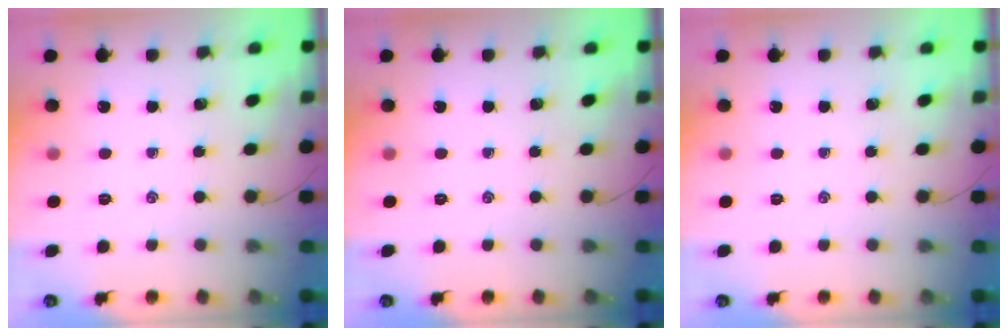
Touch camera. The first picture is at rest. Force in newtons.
{"total": 0.0}
{"total": 0.0}